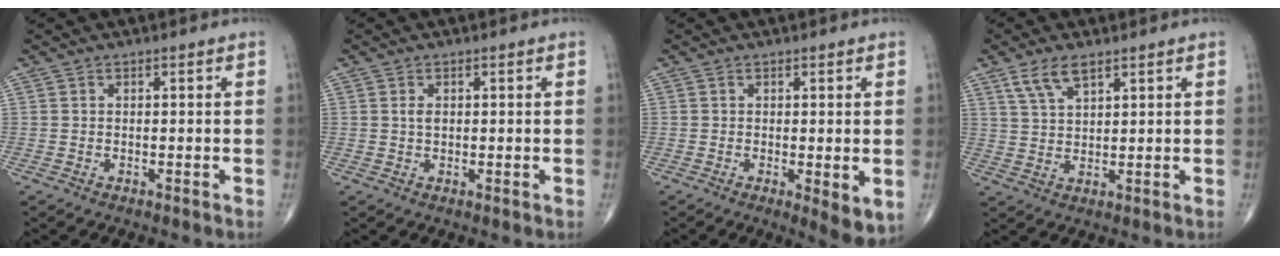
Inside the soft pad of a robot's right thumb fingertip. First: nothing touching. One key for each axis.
{"total": 1.4, "fx": 0.3, "fy": 0.7, "fz": 1.1, "tx": -0.019, "ty": -0.002, "tz": 0.004}
{"total": 5.1, "fx": -0.8, "fy": 1.5, "fz": 4.9, "tx": -0.066, "ty": -0.017, "tz": -0.010}
{"total": 5.6, "fx": 3.5, "fy": 2.3, "fz": 3.8, "tx": -0.068, "ty": -0.010, "tz": 0.072}